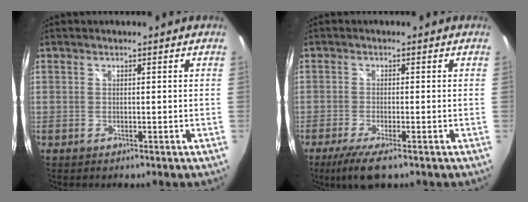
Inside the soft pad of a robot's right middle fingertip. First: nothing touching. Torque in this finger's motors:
{"motor_torque": [0.62, -0.60, 0.19, 0.08]}